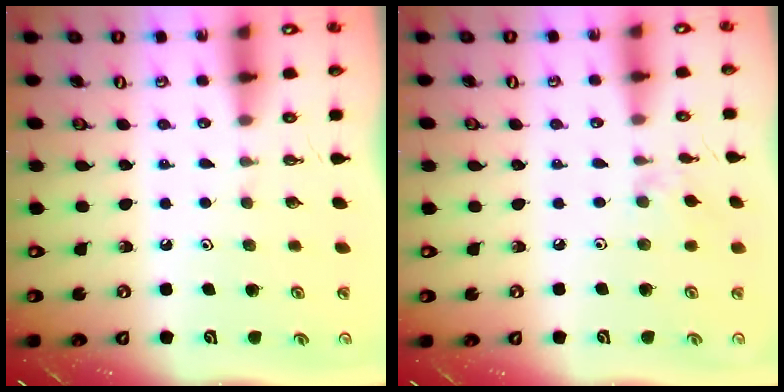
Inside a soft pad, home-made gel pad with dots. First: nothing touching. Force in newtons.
{"total": 3.4, "press": 3.4, "slide": 0.5}